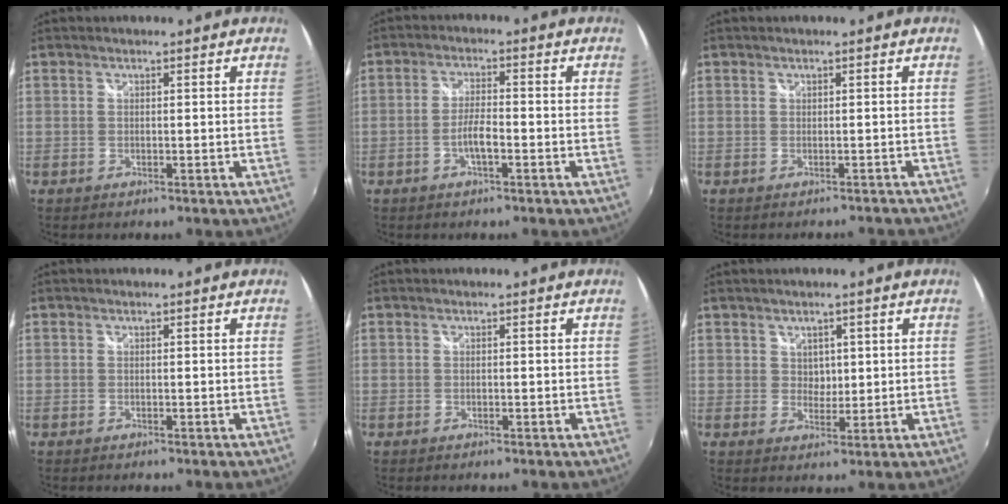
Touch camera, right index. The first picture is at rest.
{"total": 3.9, "force": [-1.8, 0.7, 3.3], "torque": [-0.070, 0.003, -0.033]}
{"total": 2.8, "force": [-2.4, 1.3, 0.6], "torque": [-0.001, 0.000, -0.026]}
{"total": 0.0}
{"total": 0.0}
{"total": 2.7, "force": [1.1, 2.3, 0.6], "torque": [-0.004, 0.004, 0.021]}